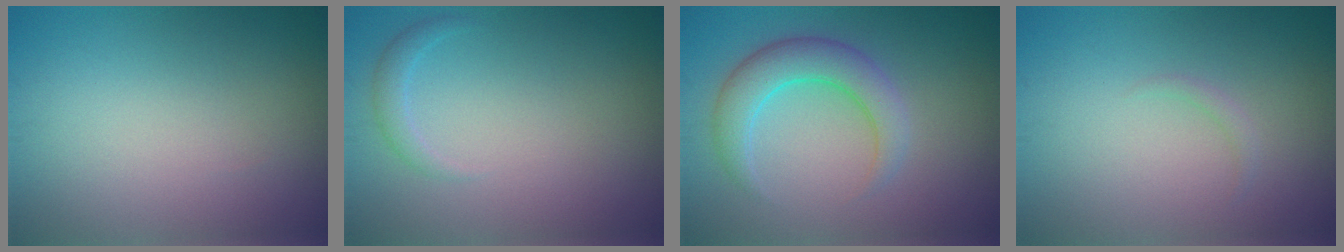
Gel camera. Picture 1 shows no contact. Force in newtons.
{"total": 1.2, "press": 1.2, "slide": 0.1}
{"total": 4.3, "press": 4.3, "slide": 0.1}
{"total": 0.7, "press": 0.7, "slide": 0.1}